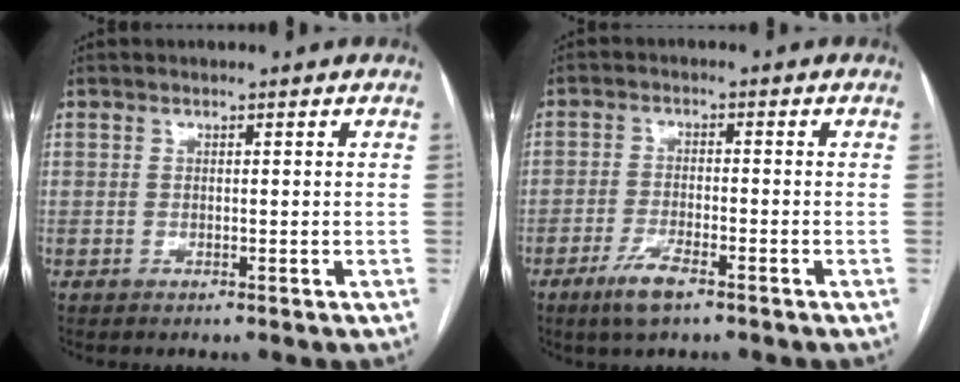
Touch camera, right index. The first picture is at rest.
{"total": 5.0, "force": [-3.3, 1.0, 3.6], "torque": [-0.078, -0.006, -0.060]}